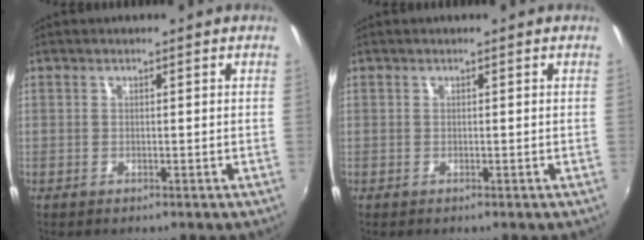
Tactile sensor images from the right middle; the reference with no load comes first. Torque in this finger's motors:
{"motor_torque": [-0.05, 0.07, 0.00, 0.00]}